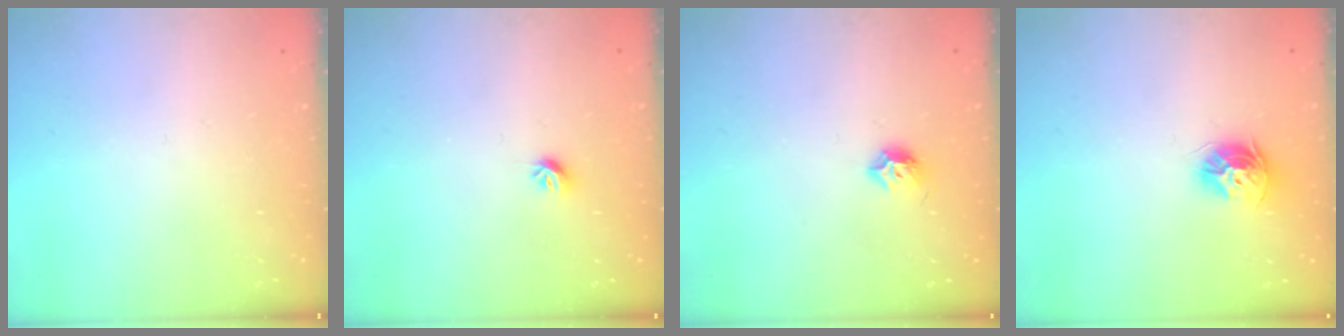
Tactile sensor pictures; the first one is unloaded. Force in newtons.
{"total": 5.7, "press": 5.6, "slide": 0.8}
{"total": 6.8, "press": 6.7, "slide": 0.8}
{"total": 9.6, "press": 9.6, "slide": 0.9}